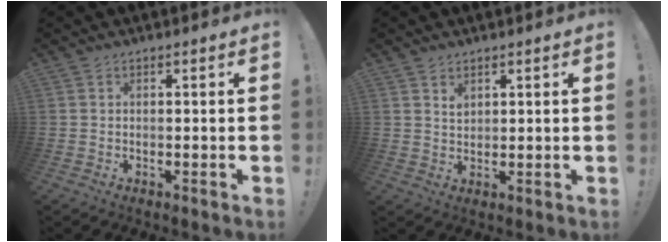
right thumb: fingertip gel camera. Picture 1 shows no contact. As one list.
[{"total": 2.4, "force": [1.8, 1.3, 0.9], "torque": [-0.009, -0.011, 0.031]}]